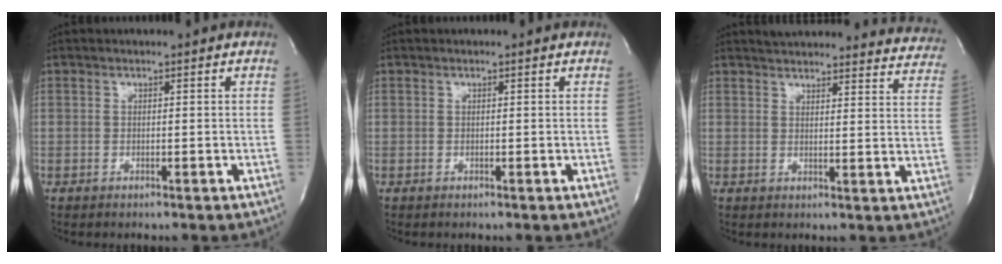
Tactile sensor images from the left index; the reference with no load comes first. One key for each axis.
{"total": 0.0}
{"total": 20.6, "fx": 19.7, "fy": 3.8, "fz": 4.7, "tx": -0.057, "ty": -0.049, "tz": 0.216}